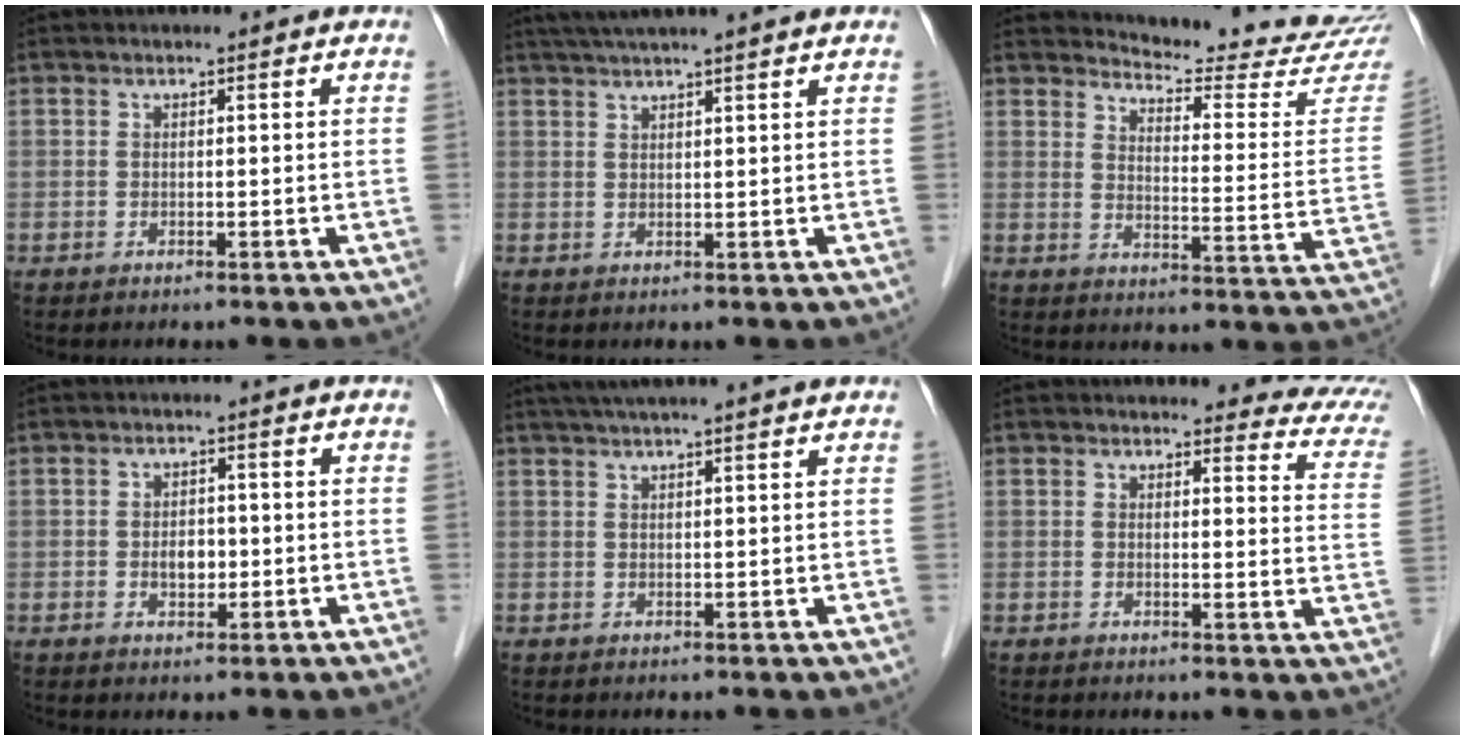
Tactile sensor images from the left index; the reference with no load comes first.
{"total": 8.1, "force": [6.8, -1.1, 4.3], "torque": [-0.065, 0.034, 0.094]}
{"total": 17.7, "force": [17.5, -0.1, 3.1], "torque": [-0.042, -0.123, 0.198]}
{"total": 2.8, "force": [-0.4, 1.9, 2.1], "torque": [-0.032, 0.004, -0.002]}
{"total": 10.1, "force": [8.6, -0.6, 5.3], "torque": [-0.083, 0.036, 0.108]}
{"total": 10.6, "force": [10.0, 2.0, 3.1], "torque": [-0.004, -0.052, 0.073]}